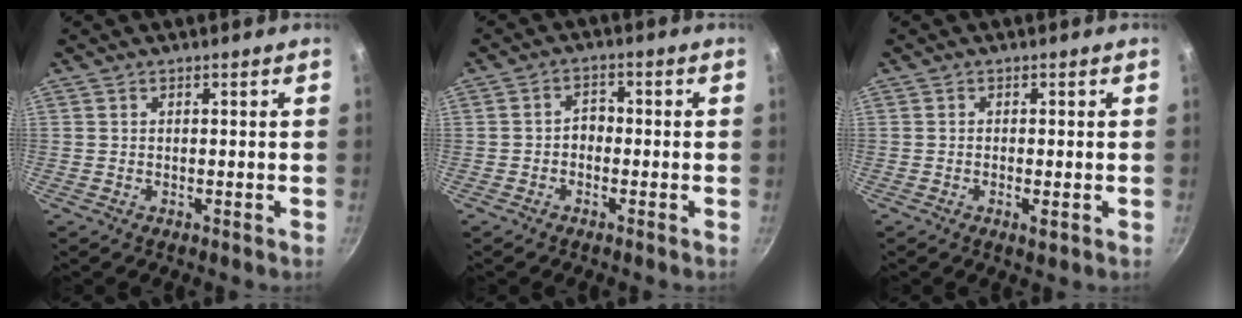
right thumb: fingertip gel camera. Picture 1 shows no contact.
{"total": 2.6, "force": [-1.2, 1.9, 1.4], "torque": [-0.011, 0.021, -0.027]}
{"total": 1.3, "force": [-0.5, 0.4, 1.2], "torque": [-0.023, -0.003, -0.010]}